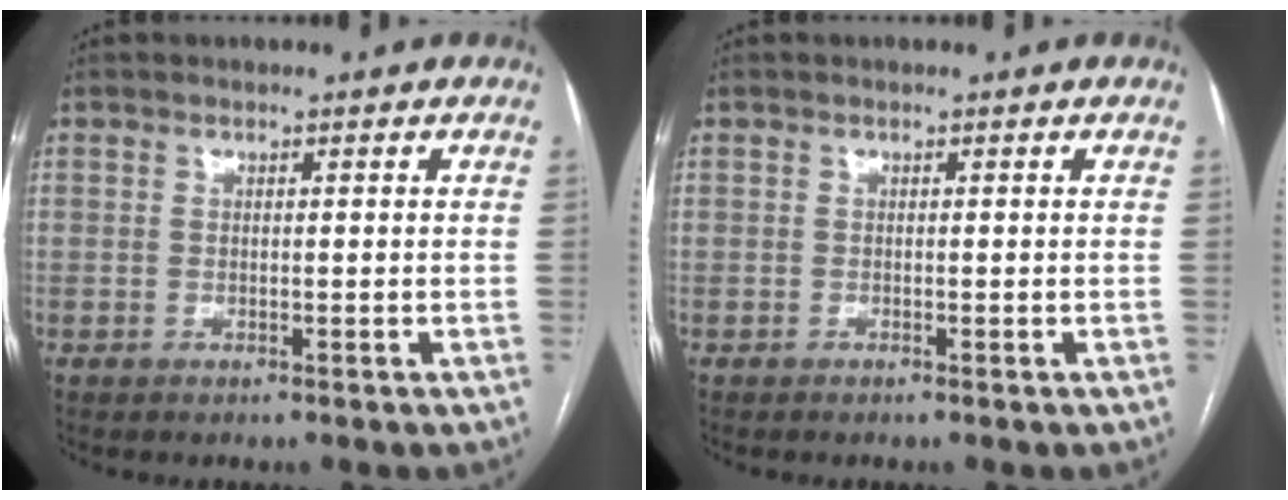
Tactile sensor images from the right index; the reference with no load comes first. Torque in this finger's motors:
{"motor_torque": [-0.41, 0.26, -0.34, -0.21]}